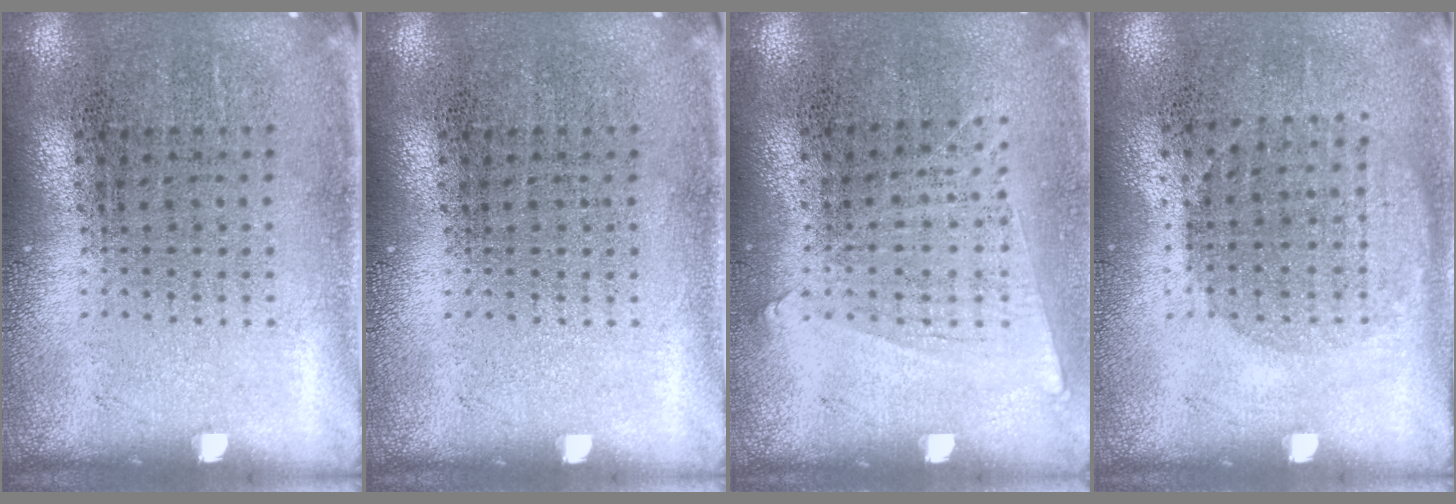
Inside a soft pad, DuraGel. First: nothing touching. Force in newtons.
{"total": 0.0}
{"total": 0.7, "press": 0.6, "slide": 0.4}
{"total": 1.0, "press": 0.9, "slide": 0.5}